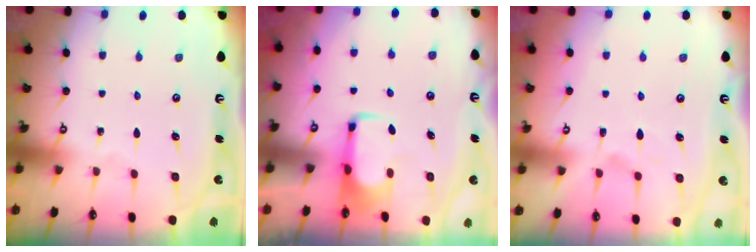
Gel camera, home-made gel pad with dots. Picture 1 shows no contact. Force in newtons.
{"total": 2.0, "press": 2.0, "slide": 0.4}
{"total": 1.4, "press": 0.8, "slide": 1.1}